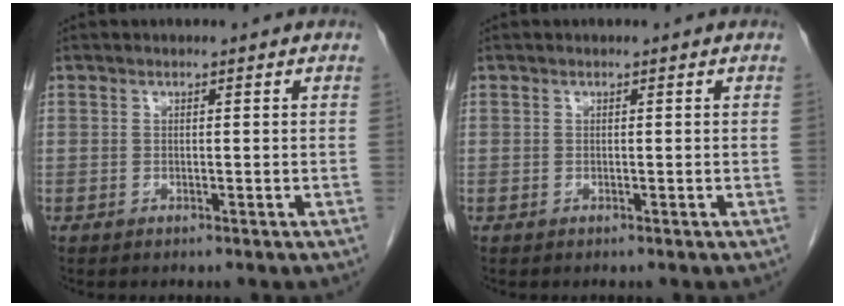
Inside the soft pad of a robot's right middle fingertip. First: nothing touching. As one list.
[{"total": 0.0}]